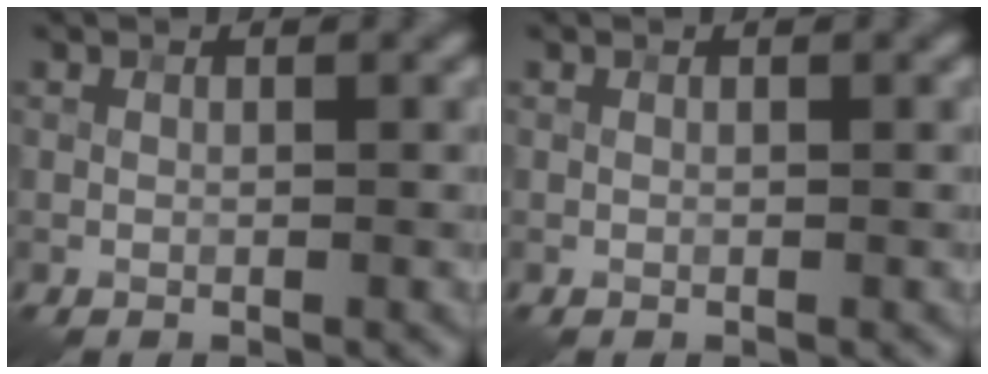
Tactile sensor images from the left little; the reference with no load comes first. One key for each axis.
{"total": 0.0}